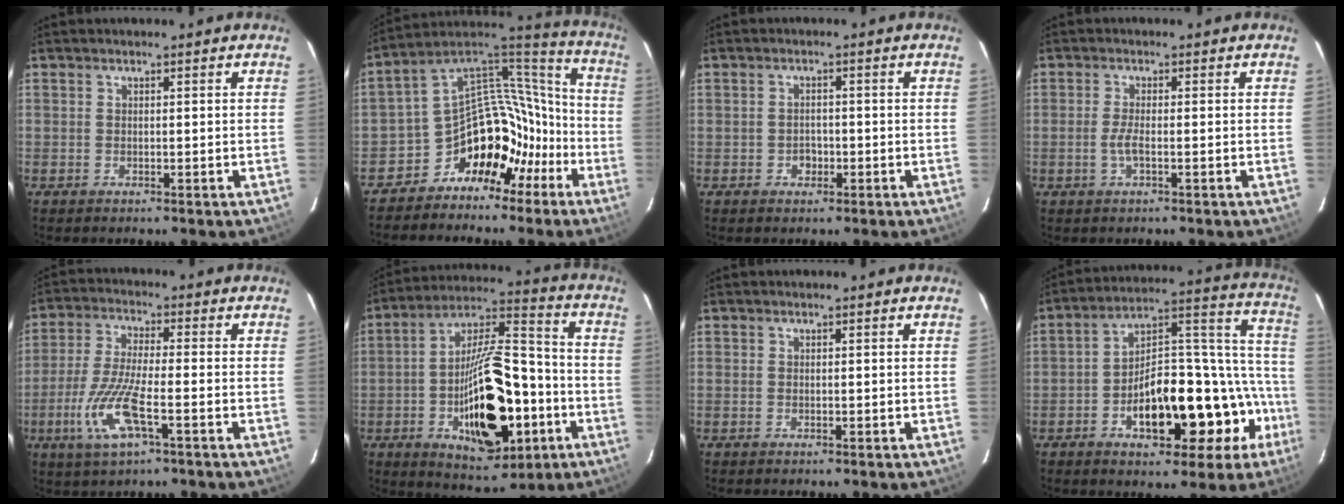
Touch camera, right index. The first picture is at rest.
{"total": 16.7, "force": [-10.9, 11.6, 4.8], "torque": [-0.092, 0.091, -0.174]}
{"total": 2.1, "force": [-0.8, 1.8, 0.8], "torque": [-0.015, 0.005, -0.009]}
{"total": 2.4, "force": [-0.8, 0.2, 2.2], "torque": [-0.047, -0.002, -0.017]}
{"total": 10.9, "force": [-4.3, 2.3, 9.7], "torque": [-0.209, -0.012, -0.083]}
{"total": 22.5, "force": [-7.2, 10.5, 18.6], "torque": [-0.321, 0.016, -0.097]}
{"total": 0.0}
{"total": 22.6, "force": [-10.6, 11.0, 16.8], "torque": [-0.219, 0.047, -0.148]}